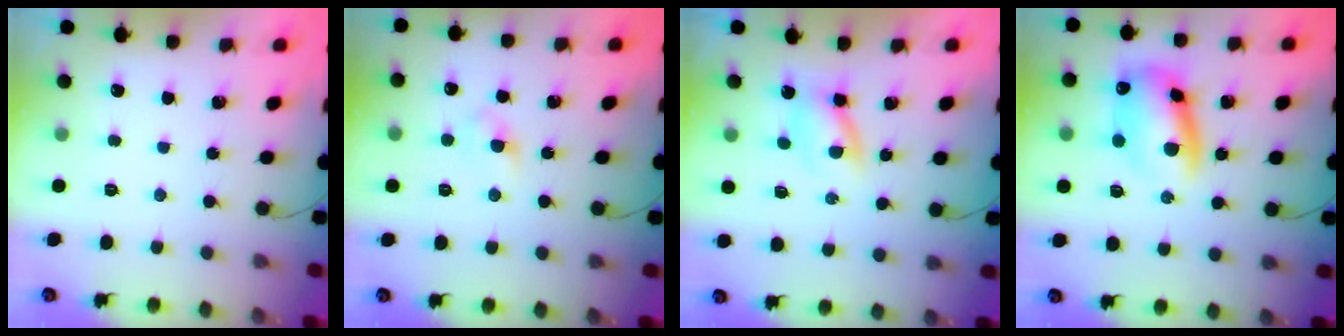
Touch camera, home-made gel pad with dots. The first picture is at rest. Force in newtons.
{"total": 3.7, "press": 3.5, "slide": 1.3}
{"total": 2.9, "press": 2.8, "slide": 0.9}
{"total": 12.6, "press": 12.4, "slide": 2.3}